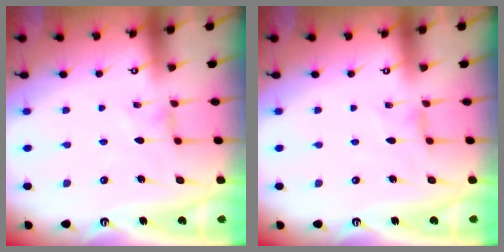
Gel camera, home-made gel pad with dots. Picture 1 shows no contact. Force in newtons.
{"total": 2.5, "press": 2.4, "slide": 0.4}